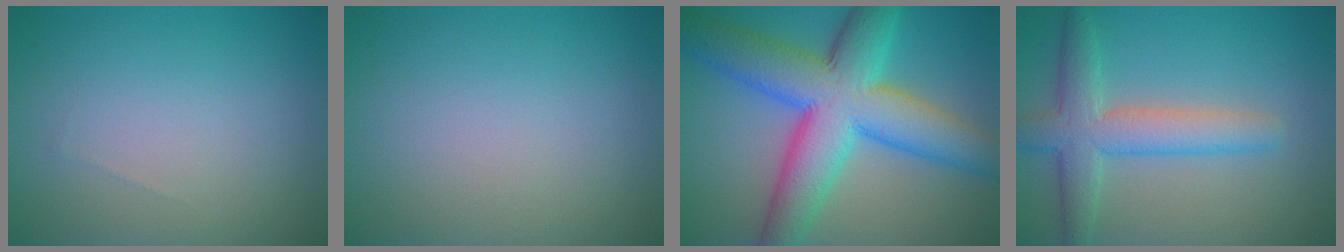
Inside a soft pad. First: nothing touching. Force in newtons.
{"total": 0.0}
{"total": 11.8, "press": 11.8, "slide": 0.1}
{"total": 5.2, "press": 5.2, "slide": 0.3}